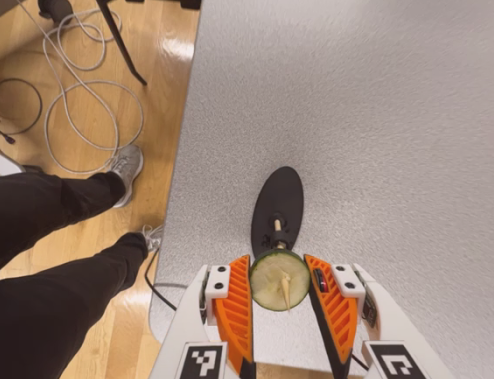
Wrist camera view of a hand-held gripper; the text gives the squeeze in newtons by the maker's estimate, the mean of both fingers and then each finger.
{"total": 9.2, "left": 9.2, "right": 9.2}